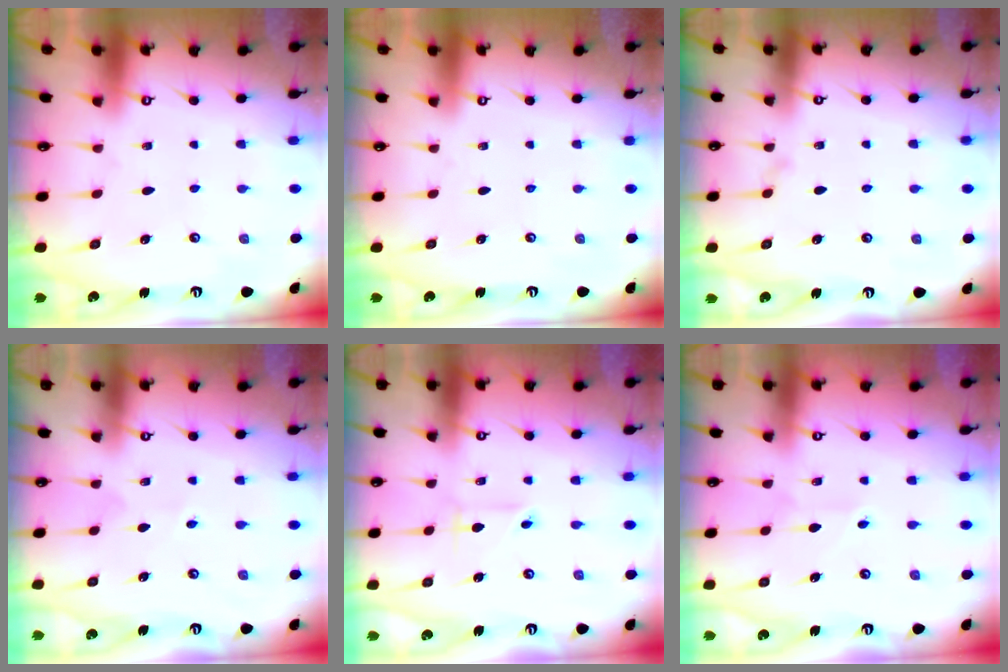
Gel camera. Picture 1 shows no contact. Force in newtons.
{"total": 0.0}
{"total": 0.0}
{"total": 1.8, "press": 1.8, "slide": 0.4}
{"total": 2.6, "press": 2.6, "slide": 0.3}
{"total": 3.7, "press": 3.7, "slide": 0.5}